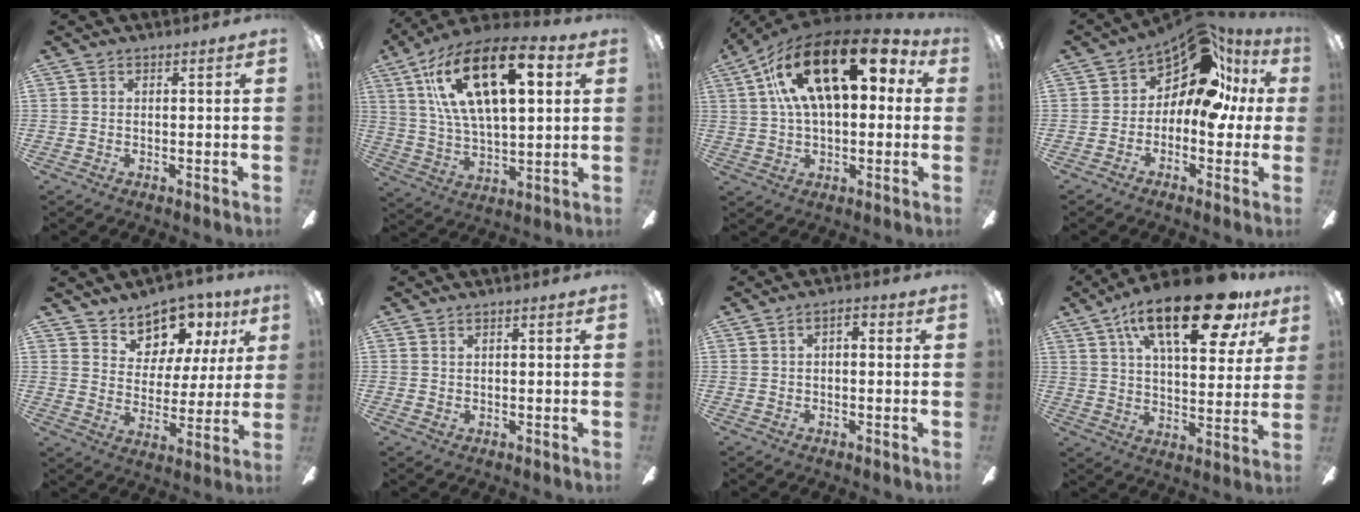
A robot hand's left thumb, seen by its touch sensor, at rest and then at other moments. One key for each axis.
{"total": 24.0, "fx": 11.2, "fy": 10.8, "fz": 18.3, "tx": -0.326, "ty": -0.032, "tz": 0.182}
{"total": 23.7, "fx": 9.9, "fy": 10.8, "fz": 18.7, "tx": -0.318, "ty": -0.034, "tz": 0.163}
{"total": 15.1, "fx": 6.9, "fy": 8.5, "fz": 10.4, "tx": -0.147, "ty": -0.036, "tz": 0.120}
{"total": 11.0, "fx": 8.5, "fy": 6.4, "fz": 2.7, "tx": -0.052, "ty": -0.064, "tz": 0.161}
{"total": 0.8, "fx": 0.1, "fy": 0.5, "fz": 0.6, "tx": -0.011, "ty": 0.005, "tz": 0.001}
{"total": 2.5, "fx": -0.1, "fy": 1.4, "fz": 2.1, "tx": -0.031, "ty": 0.008, "tz": -0.007}
{"total": 24.4, "fx": 13.4, "fy": 9.7, "fz": 17.9, "tx": -0.270, "ty": -0.055, "tz": 0.212}